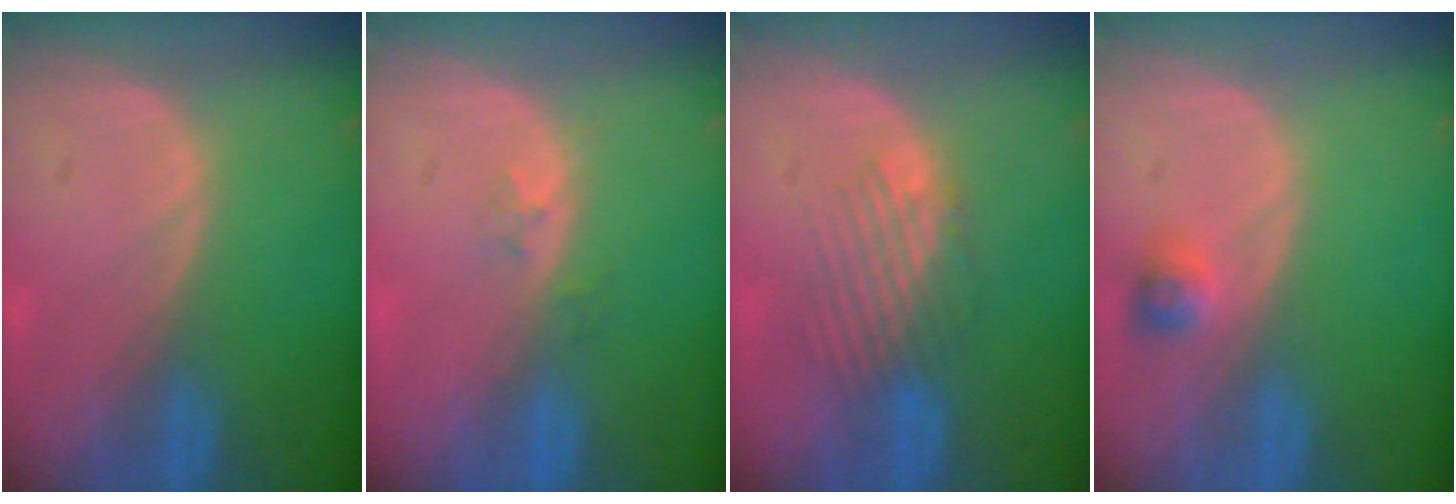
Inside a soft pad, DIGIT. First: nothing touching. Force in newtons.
{"total": 1.6, "press": 1.2, "slide": 1.0}
{"total": 4.5, "press": 4.1, "slide": 1.9}
{"total": 2.3, "press": 2.2, "slide": 0.3}